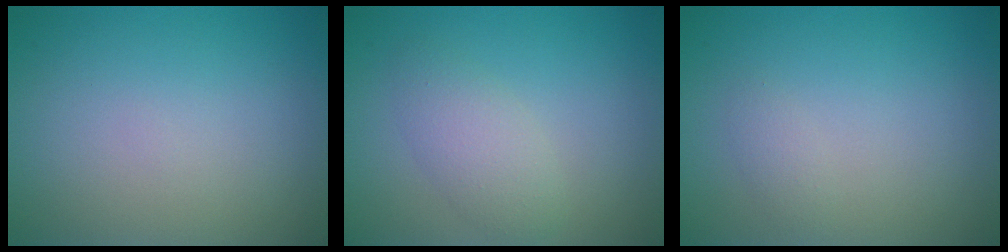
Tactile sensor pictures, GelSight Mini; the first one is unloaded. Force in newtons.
{"total": 2.7, "press": 2.7, "slide": 0.1}
{"total": 0.8, "press": 0.8, "slide": 0.0}